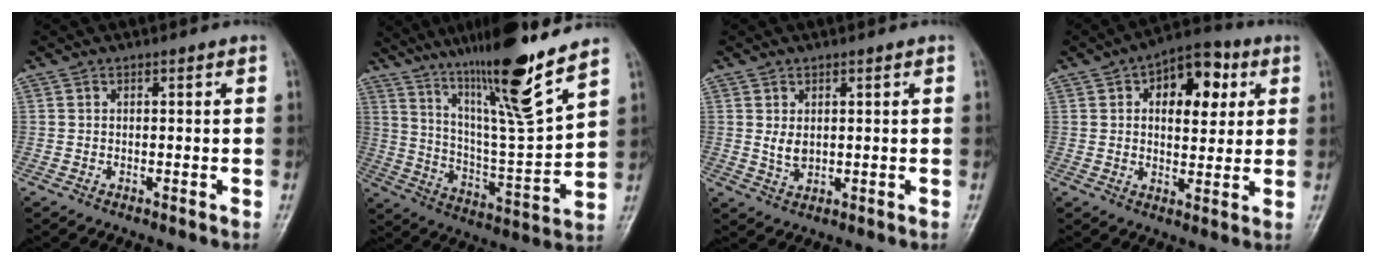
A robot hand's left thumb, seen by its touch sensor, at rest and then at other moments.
{"total": 19.8, "force": [14.1, 0.6, 13.8], "torque": [-0.212, -0.078, 0.248]}
{"total": 2.7, "force": [0.7, 1.7, 2.0], "torque": [-0.029, -0.010, 0.018]}
{"total": 12.9, "force": [4.1, 7.5, 9.7], "torque": [-0.095, 0.004, 0.055]}